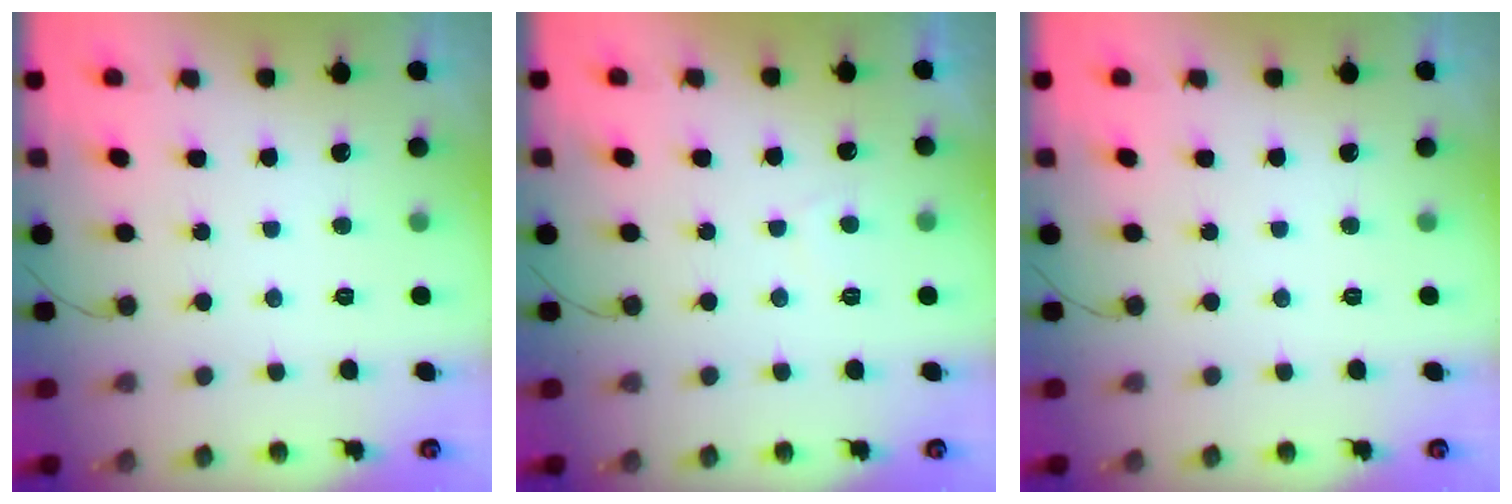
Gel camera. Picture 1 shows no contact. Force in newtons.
{"total": 0.5, "press": 0.2, "slide": 0.5}
{"total": 0.0}